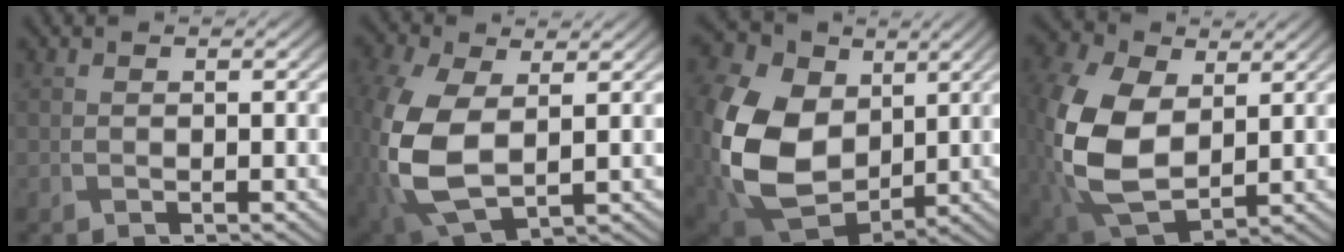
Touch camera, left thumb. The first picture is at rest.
{"total": 12.9, "force": [-0.2, 8.1, 10.1], "torque": [-0.298, -0.024, 0.012]}
{"total": 16.8, "force": [1.0, 12.6, 11.1], "torque": [-0.308, -0.025, 0.029]}
{"total": 15.4, "force": [1.0, 10.5, 11.3], "torque": [-0.313, -0.022, 0.036]}